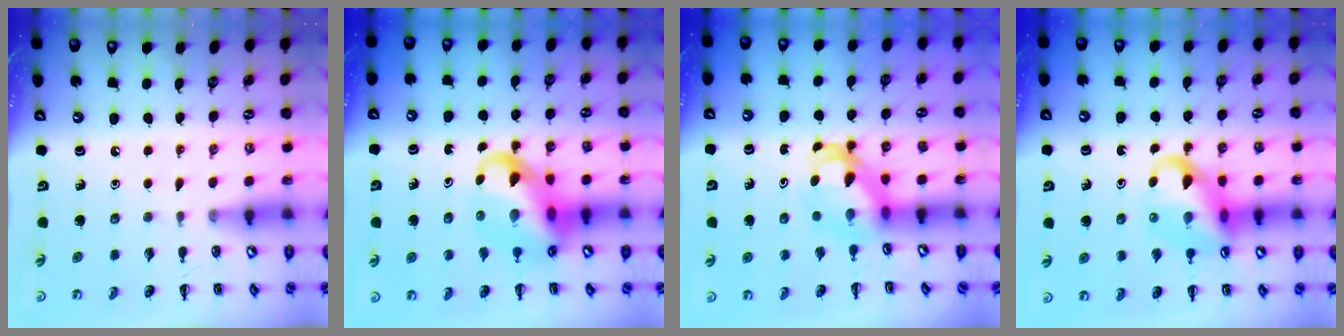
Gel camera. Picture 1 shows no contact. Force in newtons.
{"total": 14.7, "press": 14.2, "slide": 3.7}
{"total": 4.9, "press": 4.7, "slide": 1.2}
{"total": 14.5, "press": 14.4, "slide": 2.3}